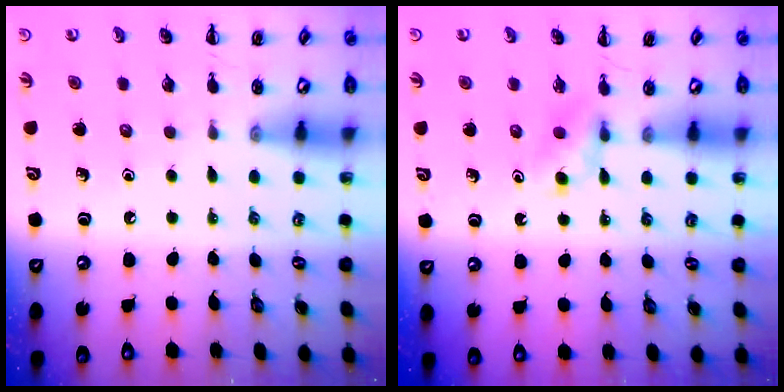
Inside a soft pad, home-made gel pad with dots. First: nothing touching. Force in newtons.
{"total": 2.7, "press": 2.4, "slide": 1.1}